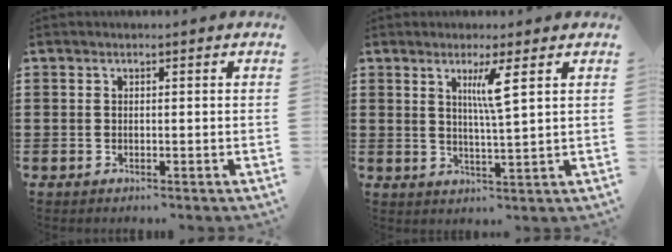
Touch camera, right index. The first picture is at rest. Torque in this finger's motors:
{"motor_torque": [0.03, 0.13, 0.11, 0.07]}